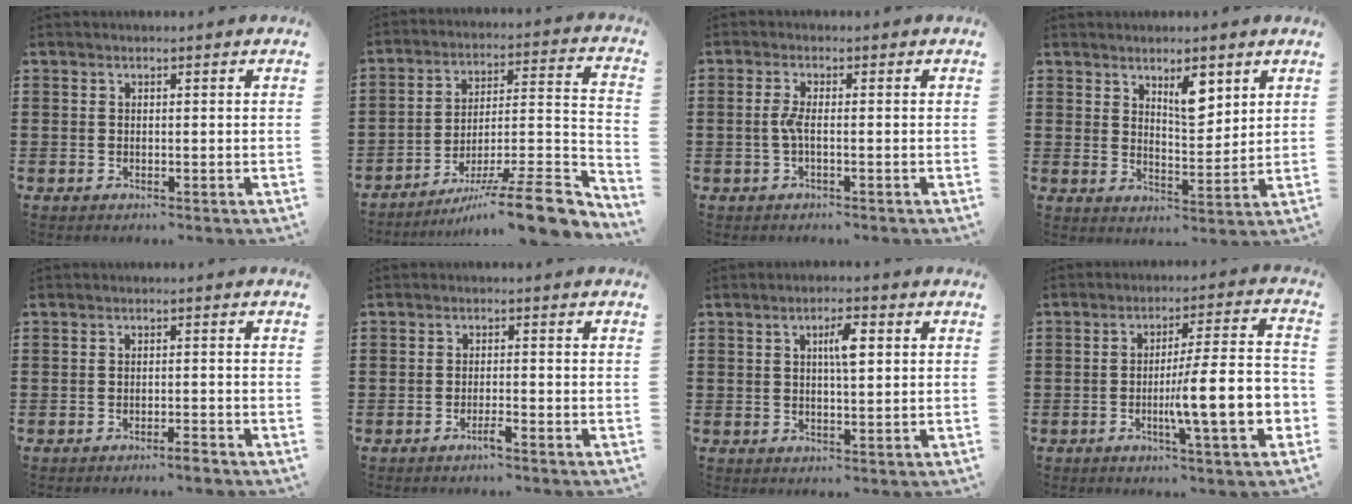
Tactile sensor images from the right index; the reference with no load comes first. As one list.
[{"total": 12.3, "force": [-8.8, 1.4, 8.5], "torque": [-0.109, 0.025, -0.159]}, {"total": 2.6, "force": [-0.6, 0.3, 2.5], "torque": [-0.063, -0.006, -0.016]}, {"total": 5.9, "force": [3.7, 2.5, 4.0], "torque": [-0.055, -0.011, 0.058]}, {"total": 1.9, "force": [-1.7, 0.0, 0.9], "torque": [-0.016, 0.001, -0.033]}, {"total": 1.9, "force": [-1.4, -0.1, 1.3], "torque": [-0.023, -0.004, -0.025]}, {"total": 4.0, "force": [0.9, 1.0, 3.7], "torque": [-0.067, 0.005, 0.011]}, {"total": 12.0, "force": [-3.2, 1.2, 11.5], "torque": [-0.189, -0.015, -0.063]}]